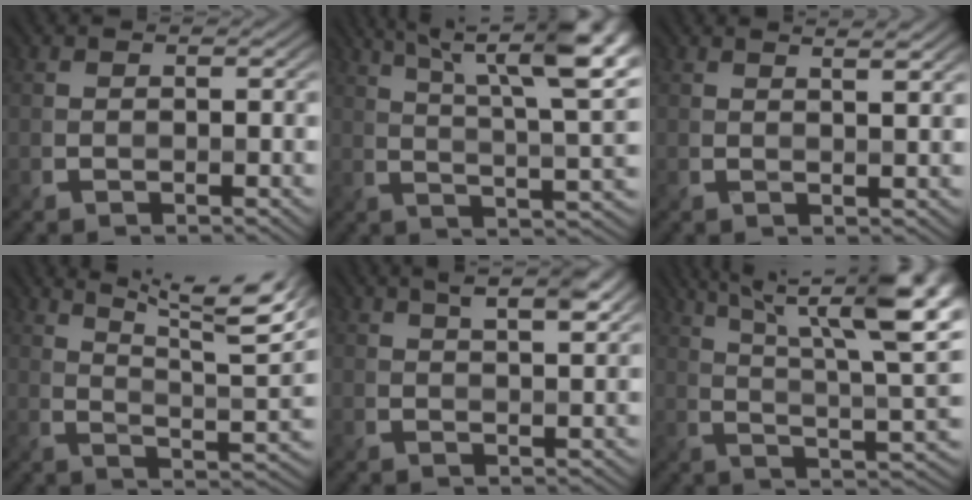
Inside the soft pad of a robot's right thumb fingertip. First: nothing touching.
{"total": 14.9, "force": [7.4, 3.7, 12.4], "torque": [-0.169, 0.018, 0.102]}
{"total": 3.5, "force": [2.3, 0.8, 2.5], "torque": [-0.028, 0.003, 0.025]}
{"total": 13.3, "force": [9.0, 2.3, 9.5], "torque": [-0.147, -0.002, 0.142]}
{"total": 4.4, "force": [2.4, 1.1, 3.5], "torque": [-0.063, 0.005, 0.044]}
{"total": 17.5, "force": [8.5, 4.6, 14.6], "torque": [-0.204, 0.029, 0.123]}